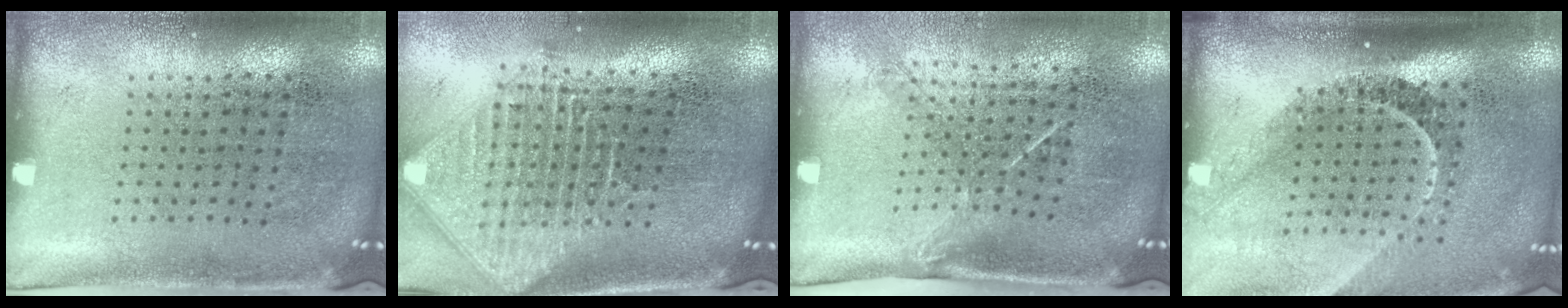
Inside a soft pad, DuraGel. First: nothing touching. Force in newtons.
{"total": 2.4, "press": 1.8, "slide": 1.5}
{"total": 1.4, "press": 1.0, "slide": 1.1}
{"total": 2.3, "press": 1.6, "slide": 1.7}